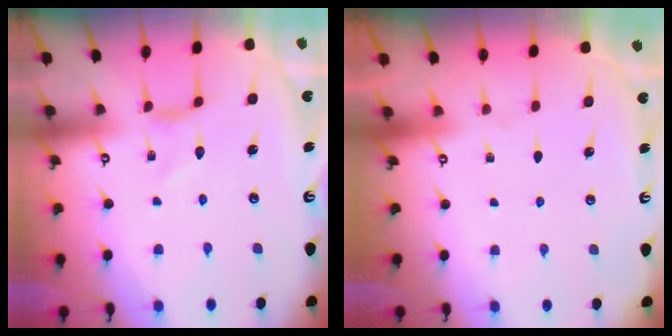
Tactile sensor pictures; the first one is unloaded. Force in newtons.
{"total": 0.0}